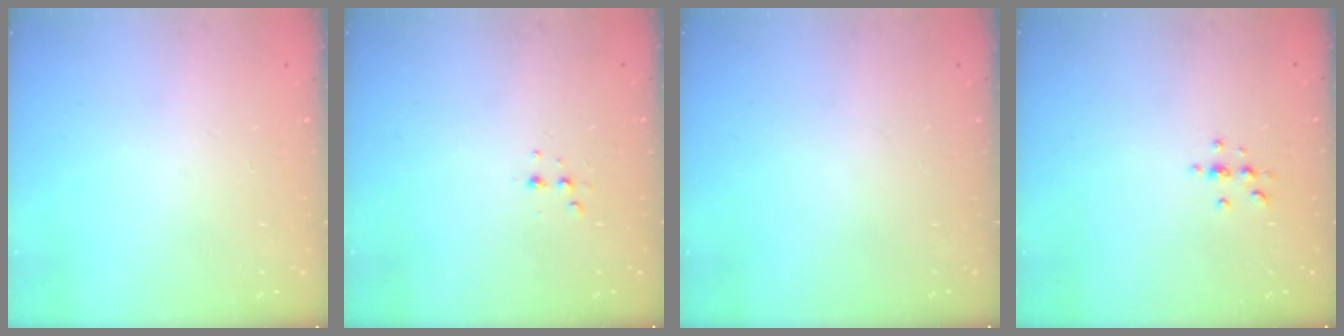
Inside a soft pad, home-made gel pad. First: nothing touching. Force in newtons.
{"total": 2.3, "press": 2.2, "slide": 0.6}
{"total": 0.0}
{"total": 2.7, "press": 2.7, "slide": 0.3}